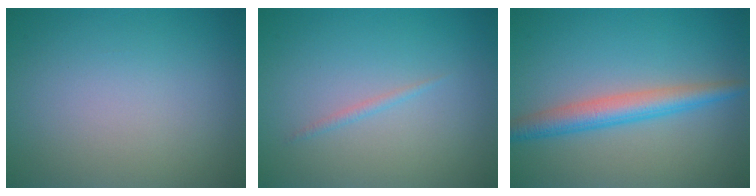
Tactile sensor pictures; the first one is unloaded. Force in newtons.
{"total": 0.6, "press": 0.6, "slide": 0.1}
{"total": 3.8, "press": 3.8, "slide": 0.1}